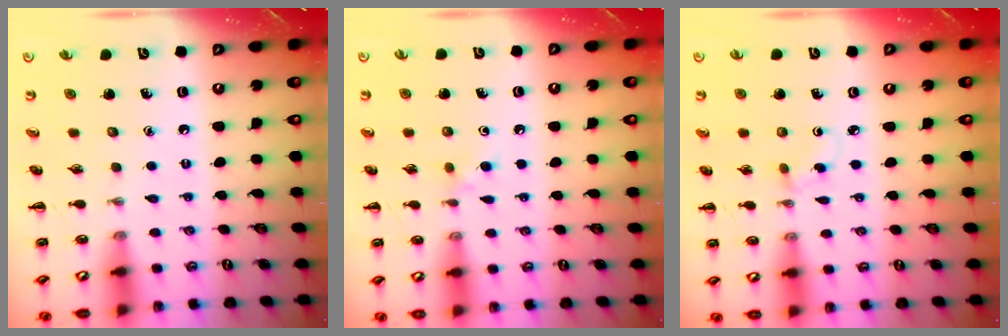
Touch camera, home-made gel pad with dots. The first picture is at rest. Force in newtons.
{"total": 3.9, "press": 3.6, "slide": 1.4}
{"total": 2.6, "press": 2.4, "slide": 1.0}